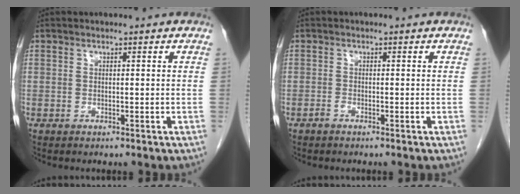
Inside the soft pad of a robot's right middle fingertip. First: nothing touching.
{"total": 0.6, "force": [-0.5, 0.1, 0.3], "torque": [-0.008, -0.001, -0.009]}